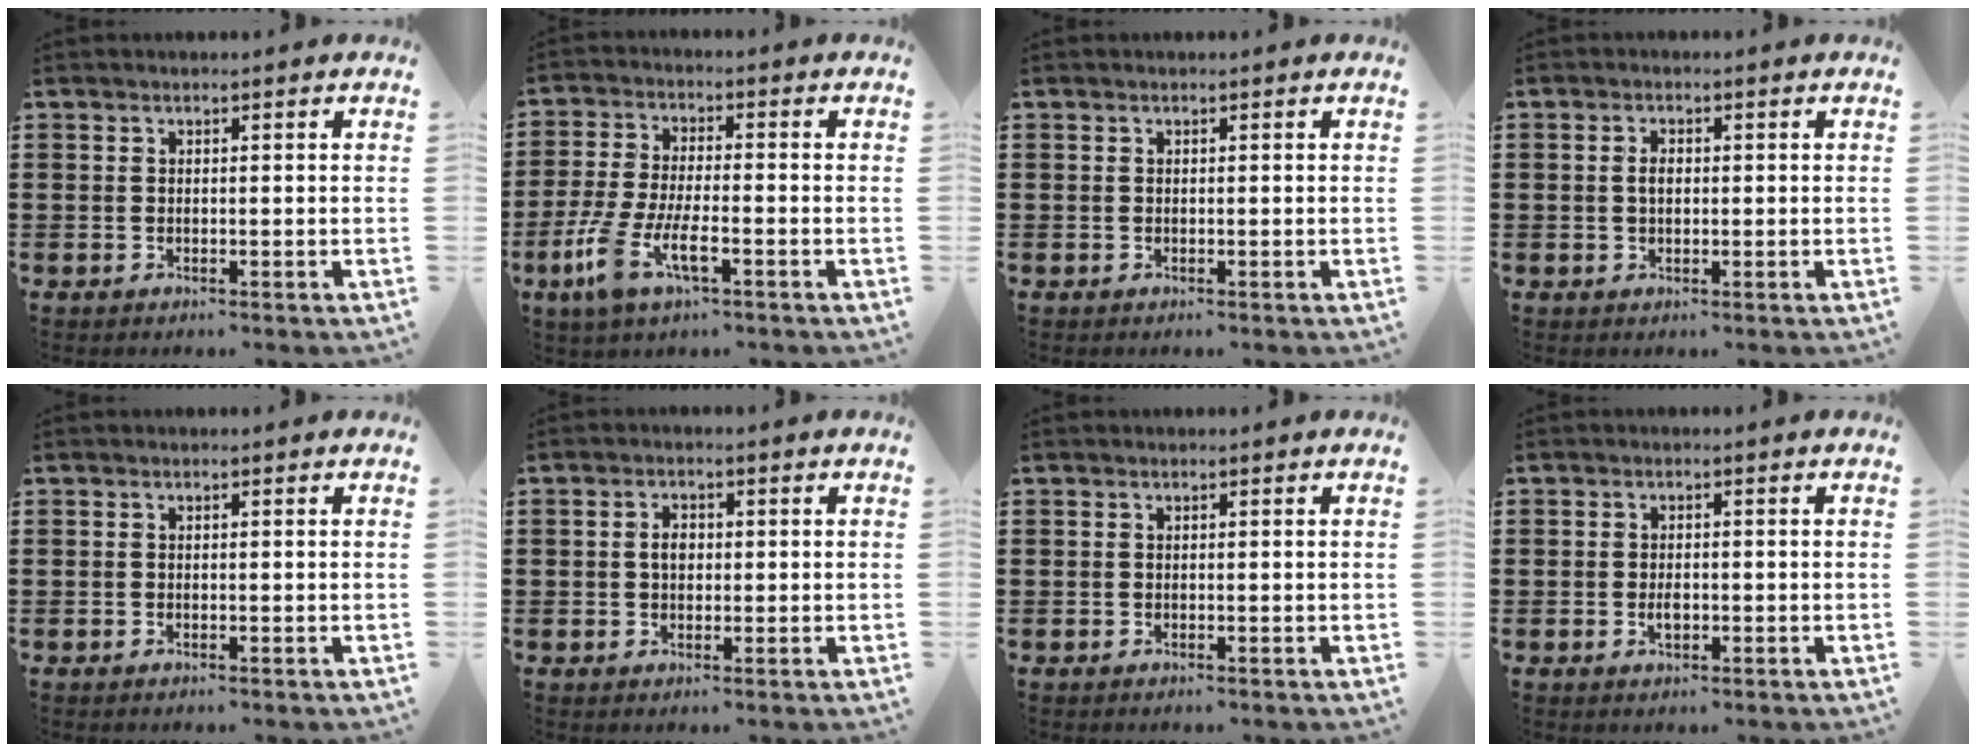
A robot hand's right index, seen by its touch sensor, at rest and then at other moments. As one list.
[{"total": 7.5, "force": [-3.5, 2.2, 6.2], "torque": [-0.151, -0.017, -0.067]}, {"total": 0.0}, {"total": 1.8, "force": [0.2, 0.9, 1.6], "torque": [-0.034, 0.002, 0.003]}, {"total": 0.0}, {"total": 2.4, "force": [0.2, 1.5, 1.9], "torque": [-0.038, 0.007, 0.003]}, {"total": 0.0}, {"total": 1.6, "force": [-0.3, 1.0, 1.3], "torque": [-0.024, 0.000, -0.006]}]